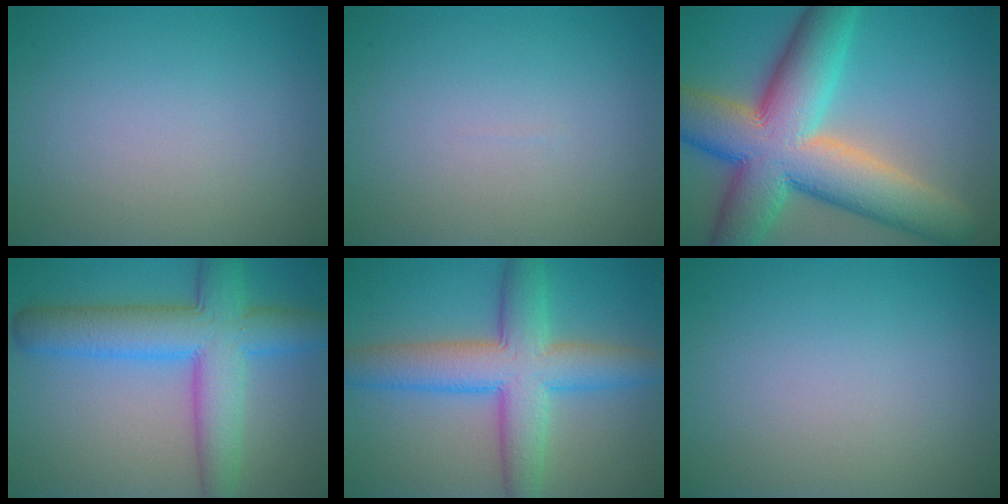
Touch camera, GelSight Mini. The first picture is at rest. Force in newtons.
{"total": 0.0}
{"total": 14.2, "press": 14.1, "slide": 0.8}
{"total": 8.5, "press": 8.5, "slide": 0.3}
{"total": 7.9, "press": 7.9, "slide": 0.1}
{"total": 0.0}